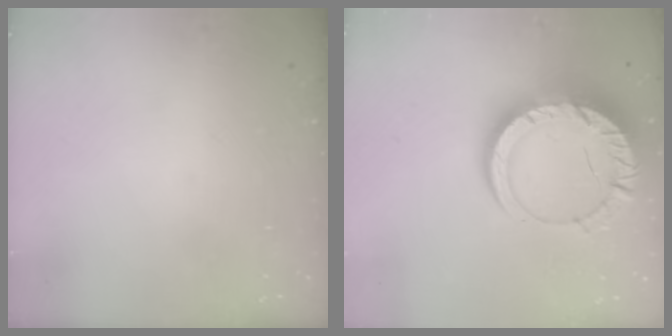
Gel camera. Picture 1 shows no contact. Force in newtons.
{"total": 18.9, "press": 18.8, "slide": 1.9}